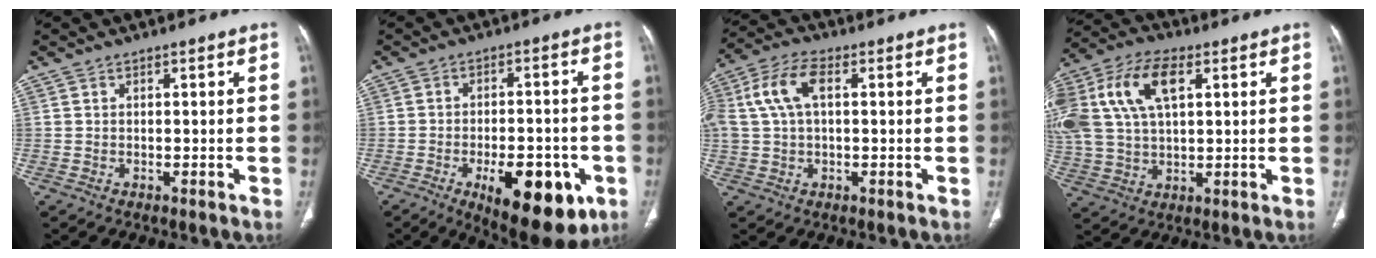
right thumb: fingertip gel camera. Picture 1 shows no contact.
{"total": 16.6, "force": [-6.8, 7.4, 13.2], "torque": [-0.156, 0.016, -0.081]}
{"total": 9.7, "force": [2.2, 5.4, 7.8], "torque": [-0.172, 0.028, 0.041]}
{"total": 19.5, "force": [6.1, 11.0, 14.9], "torque": [-0.338, 0.021, 0.112]}